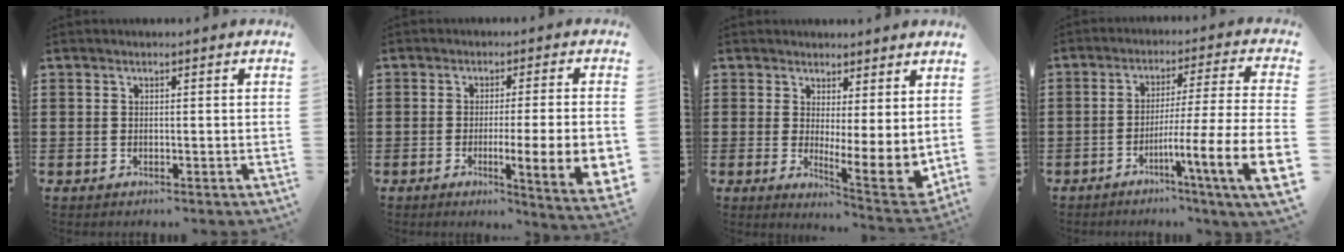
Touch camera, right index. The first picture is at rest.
{"total": 7.3, "force": [-1.5, 0.6, 7.1], "torque": [-0.106, -0.016, -0.027]}
{"total": 4.0, "force": [1.7, 0.7, 3.6], "torque": [-0.051, -0.039, 0.029]}
{"total": 5.9, "force": [-2.6, -0.3, 5.3], "torque": [-0.097, -0.037, -0.061]}